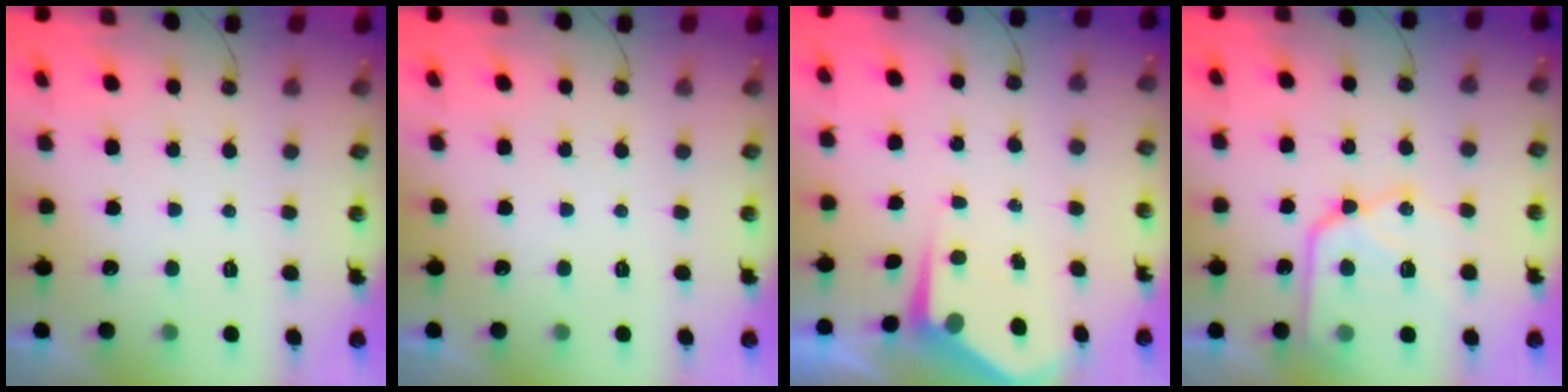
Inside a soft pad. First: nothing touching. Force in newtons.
{"total": 0.0}
{"total": 4.8, "press": 4.8, "slide": 0.4}
{"total": 16.6, "press": 16.5, "slide": 1.6}